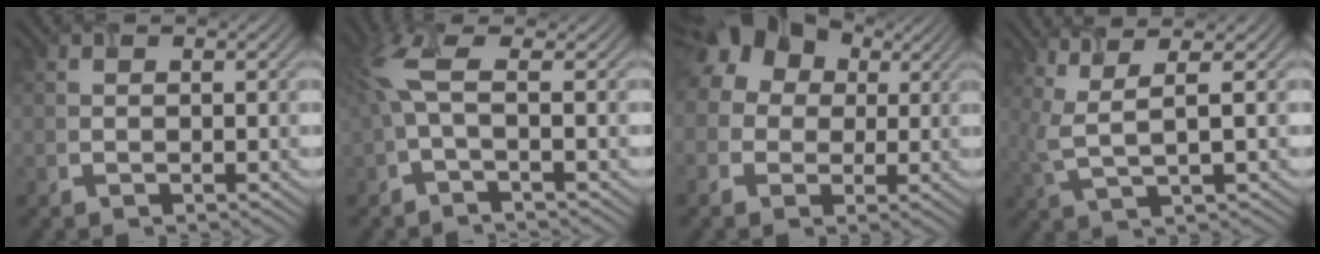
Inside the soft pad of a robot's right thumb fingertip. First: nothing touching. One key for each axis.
{"total": 4.1, "fx": 0.1, "fy": 0.8, "fz": 4.0, "tx": -0.094, "ty": 0.005, "tz": -0.002}
{"total": 12.8, "fx": 3.6, "fy": 10.4, "fz": 6.7, "tx": -0.157, "ty": 0.029, "tz": 0.039}
{"total": 4.1, "fx": 1.4, "fy": 0.7, "fz": 3.7, "tx": -0.090, "ty": 0.006, "tz": 0.039}